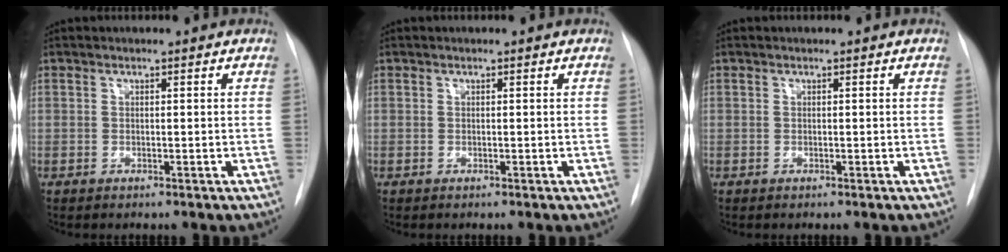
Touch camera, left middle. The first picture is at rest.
{"total": 0.0}
{"total": 0.0}